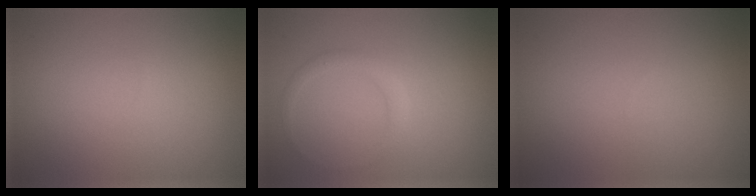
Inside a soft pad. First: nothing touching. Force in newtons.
{"total": 1.4, "press": 1.4, "slide": 0.1}
{"total": 0.0}